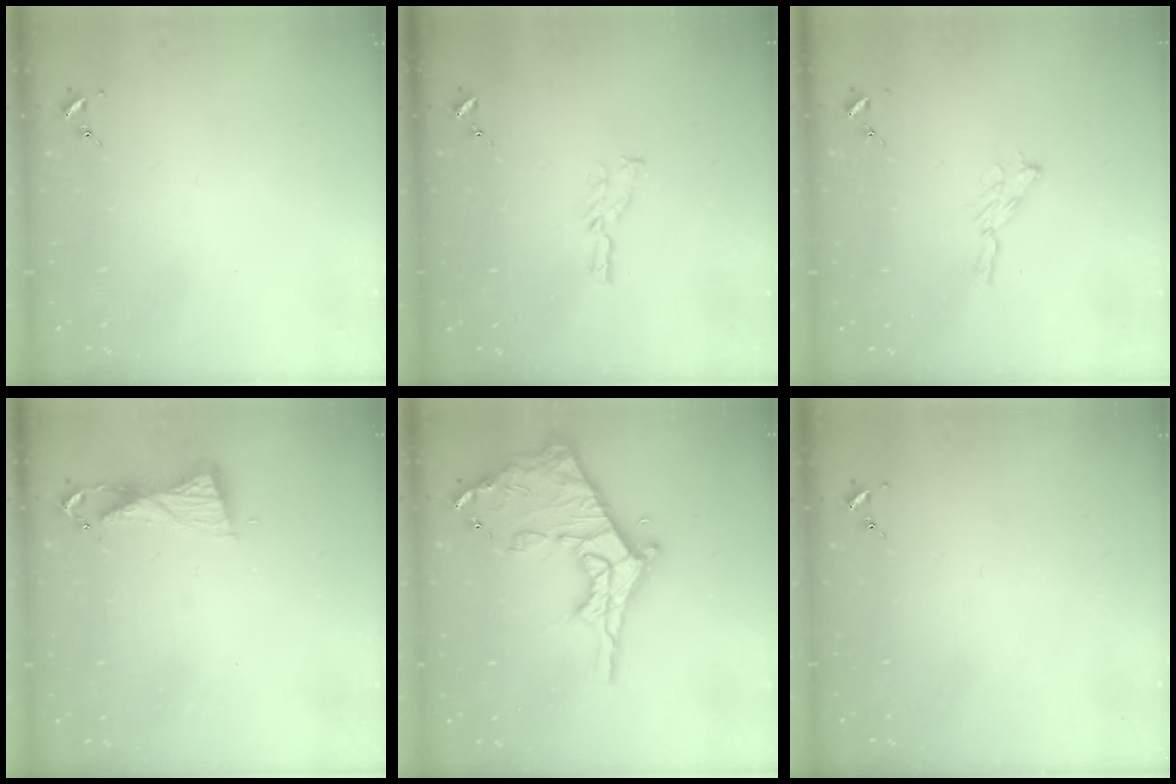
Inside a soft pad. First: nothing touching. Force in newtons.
{"total": 5.7, "press": 5.7, "slide": 0.1}
{"total": 5.3, "press": 5.3, "slide": 0.5}
{"total": 6.2, "press": 6.1, "slide": 0.6}
{"total": 21.0, "press": 20.9, "slide": 1.8}
{"total": 0.0}